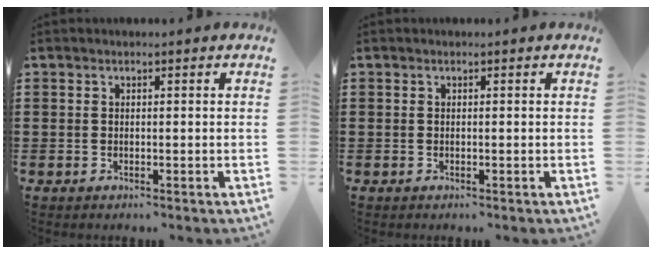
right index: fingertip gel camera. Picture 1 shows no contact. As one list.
[{"total": 0.0}]